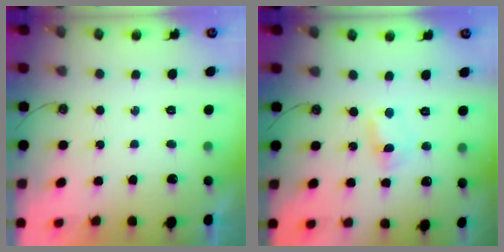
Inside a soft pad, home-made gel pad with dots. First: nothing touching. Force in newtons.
{"total": 1.8, "press": 1.8, "slide": 0.2}